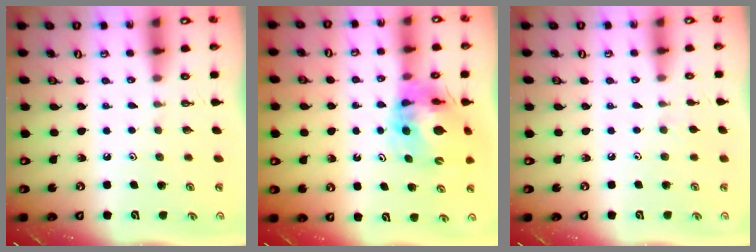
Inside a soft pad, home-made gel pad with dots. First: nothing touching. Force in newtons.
{"total": 14.2, "press": 14.1, "slide": 1.7}
{"total": 4.3, "press": 4.2, "slide": 0.6}